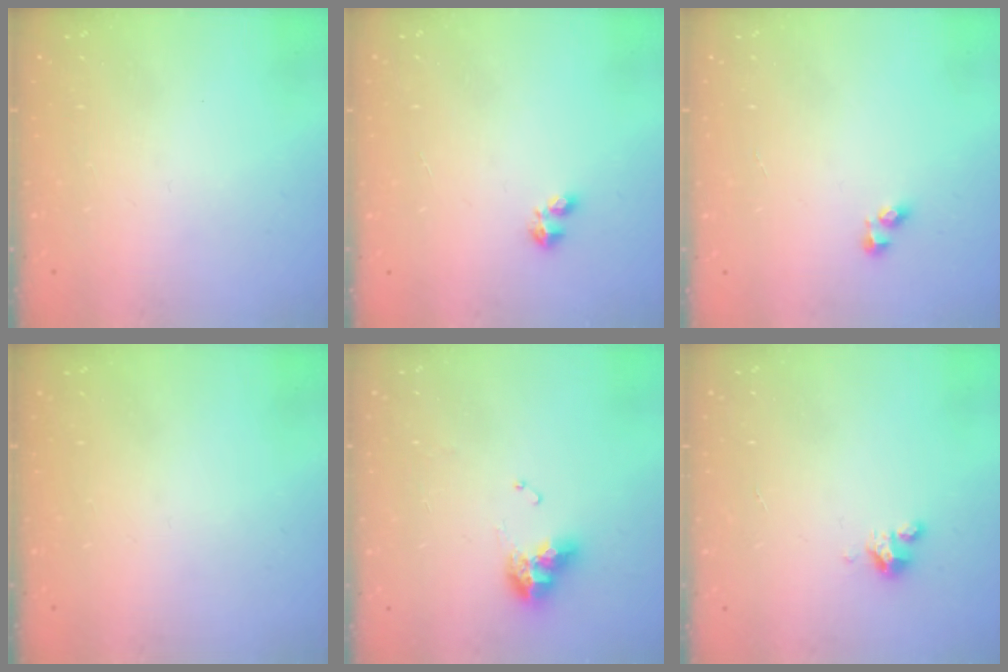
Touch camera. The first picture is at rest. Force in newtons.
{"total": 2.4, "press": 2.3, "slide": 0.6}
{"total": 2.0, "press": 2.0, "slide": 0.3}
{"total": 0.0}
{"total": 9.1, "press": 9.0, "slide": 1.0}
{"total": 2.5, "press": 2.5, "slide": 0.2}